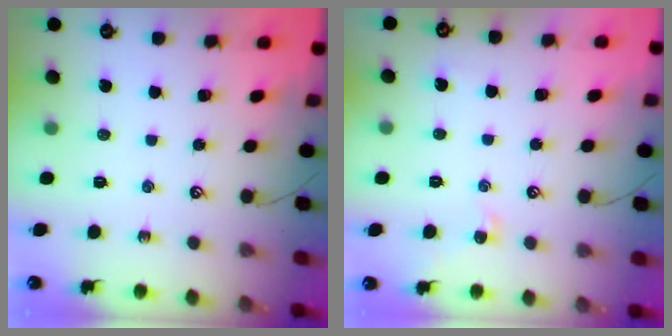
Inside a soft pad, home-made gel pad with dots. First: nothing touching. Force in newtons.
{"total": 1.0, "press": 1.0, "slide": 0.3}